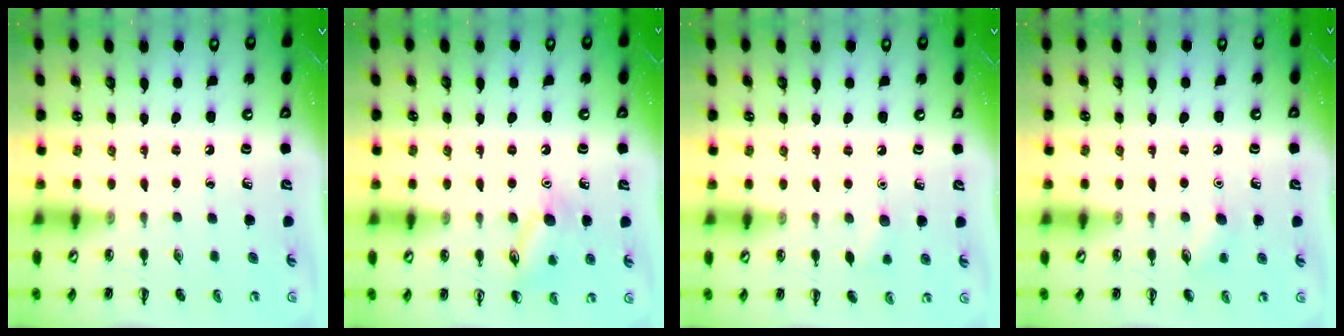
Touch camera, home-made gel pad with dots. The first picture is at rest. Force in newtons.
{"total": 10.4, "press": 10.3, "slide": 1.0}
{"total": 5.2, "press": 5.1, "slide": 1.2}
{"total": 5.7, "press": 5.4, "slide": 1.8}